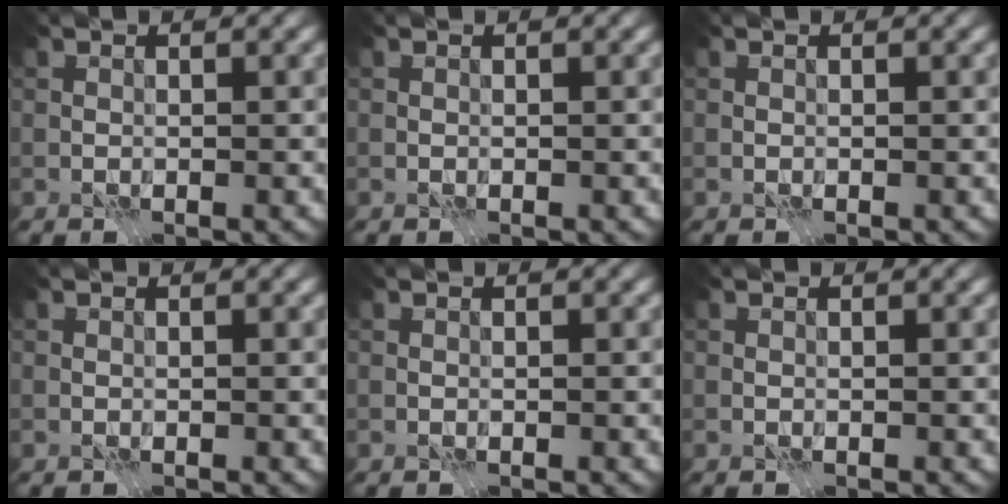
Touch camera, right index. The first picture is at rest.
{"total": 0.0}
{"total": 0.0}
{"total": 0.0}
{"total": 0.0}
{"total": 0.0}